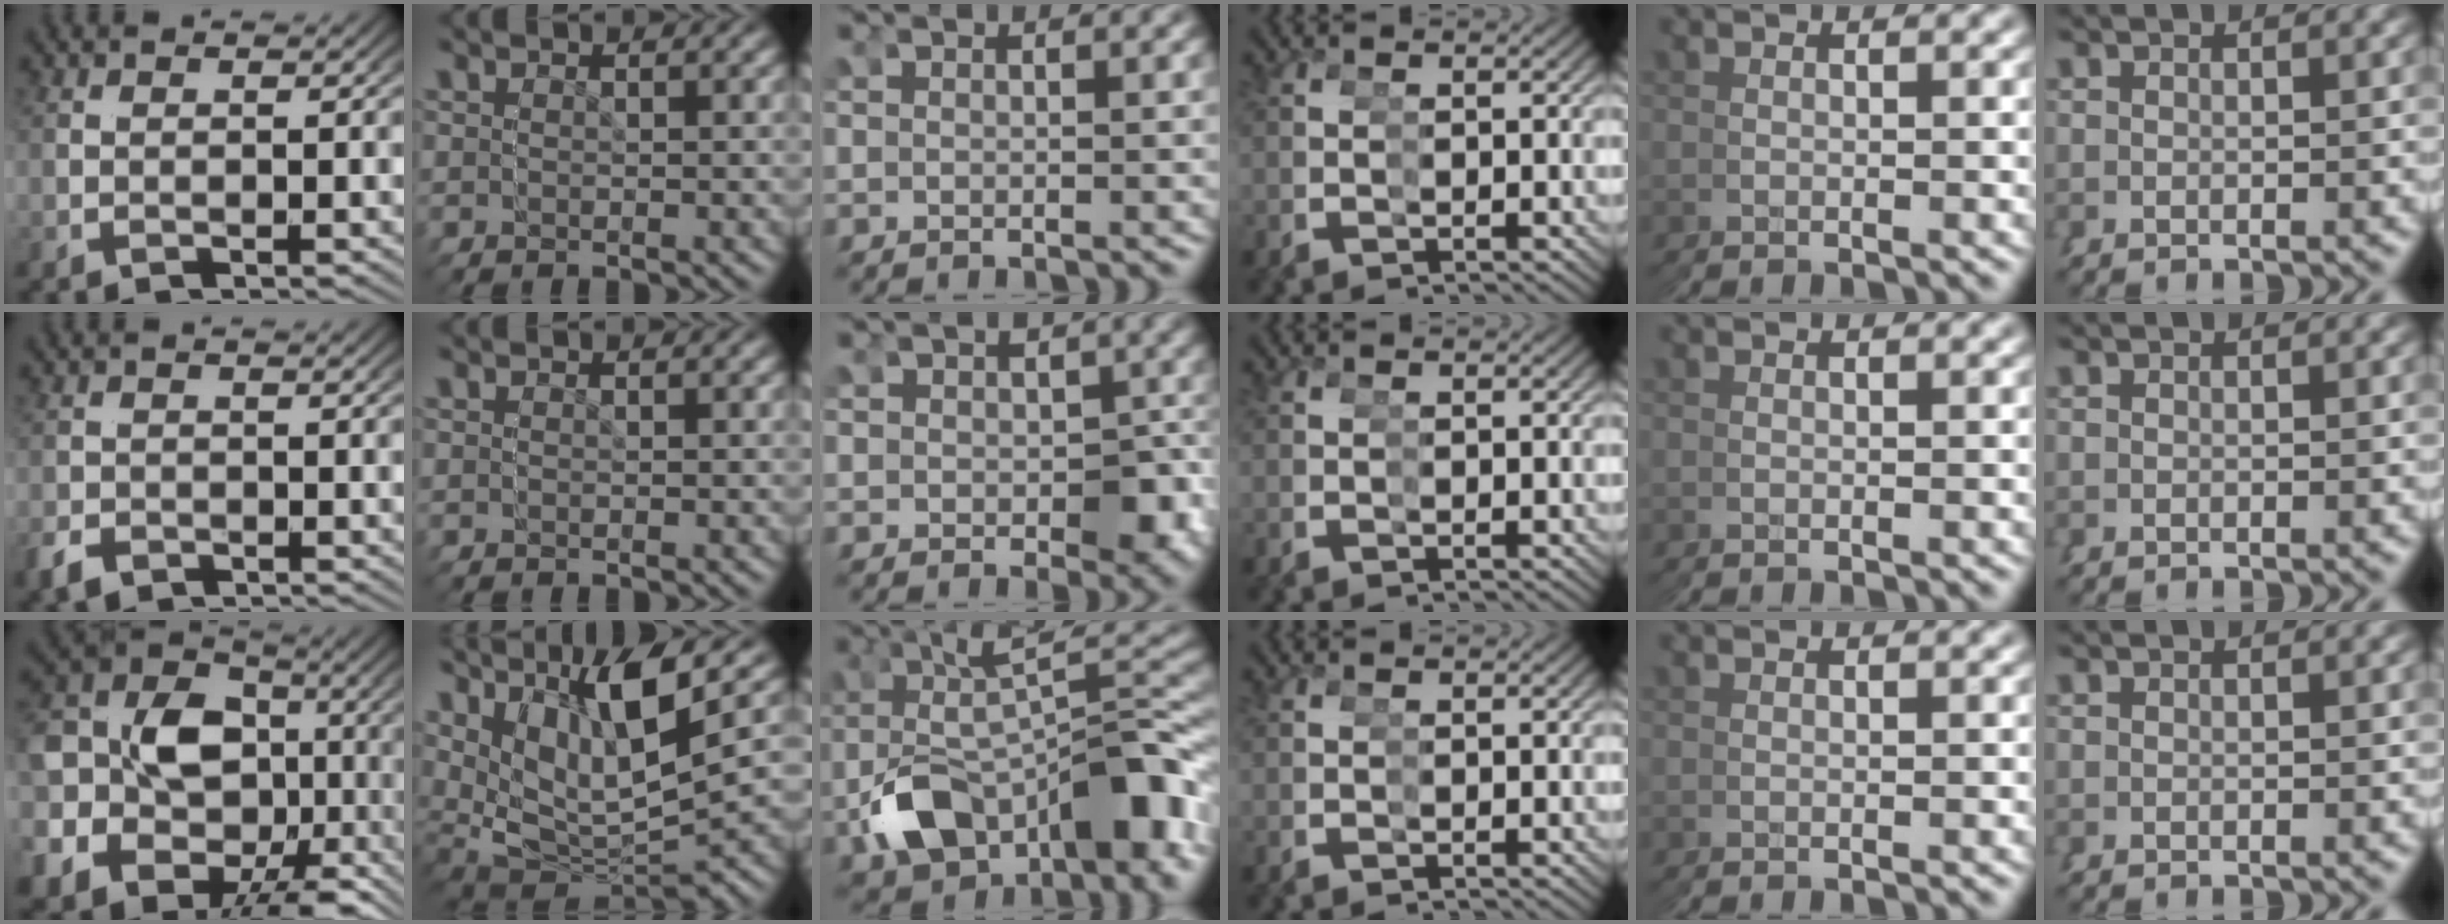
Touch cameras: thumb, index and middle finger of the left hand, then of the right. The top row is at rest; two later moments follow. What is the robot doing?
{"motion": "grasp_and_lifting", "object": "stress ball aka squeeze ball"}